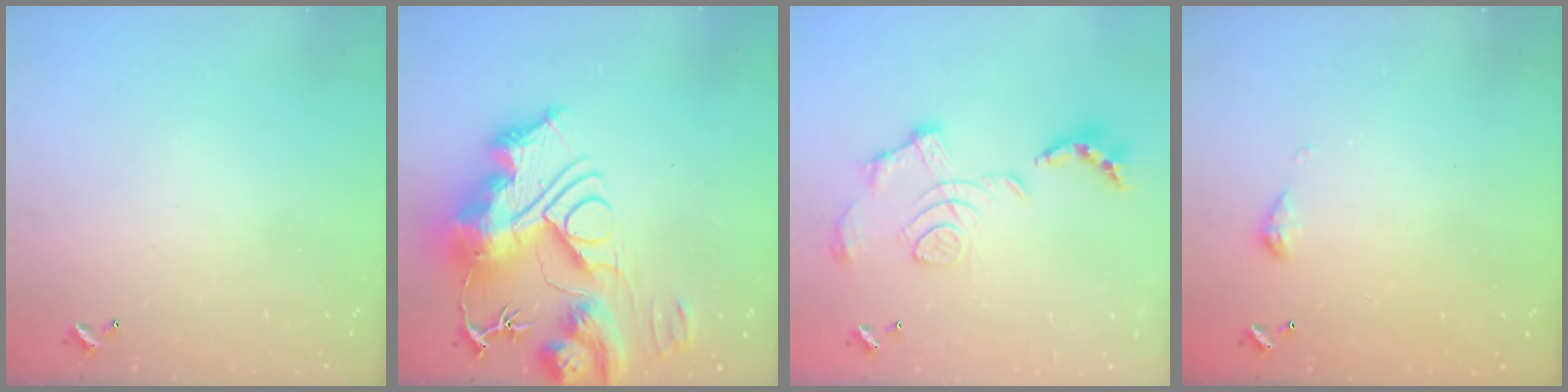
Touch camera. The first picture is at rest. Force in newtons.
{"total": 0.5, "press": 0.5, "slide": 0.0}
{"total": 1.7, "press": 1.1, "slide": 1.3}
{"total": 4.0, "press": 4.0, "slide": 0.6}